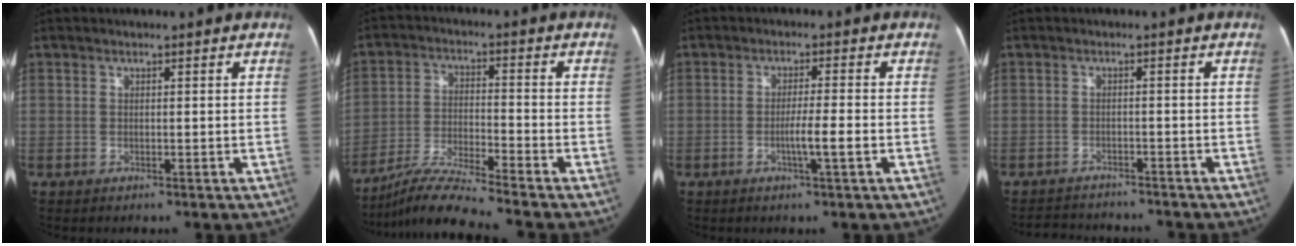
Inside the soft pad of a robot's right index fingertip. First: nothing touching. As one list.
[{"total": 9.6, "force": [-8.8, -1.7, 3.4], "torque": [-0.069, -0.013, -0.164]}, {"total": 4.3, "force": [-1.5, -0.2, 4.1], "torque": [-0.070, -0.003, -0.027]}, {"total": 6.7, "force": [-6.4, 1.7, 0.9], "torque": [-0.012, 0.010, -0.094]}]